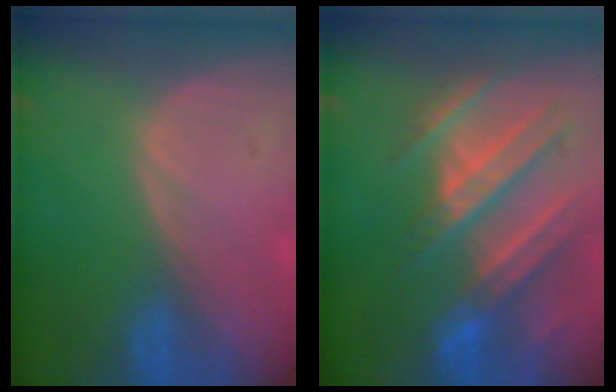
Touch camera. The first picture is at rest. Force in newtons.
{"total": 10.4, "press": 9.6, "slide": 4.0}